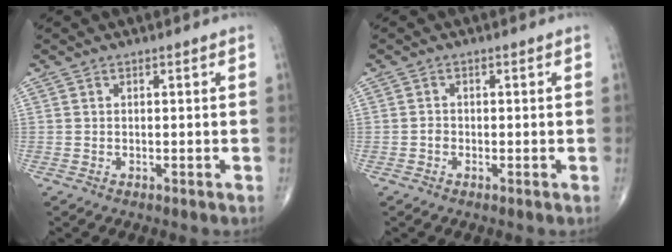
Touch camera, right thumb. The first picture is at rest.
{"total": 1.0, "force": [-0.4, 0.8, 0.5], "torque": [-0.006, 0.002, -0.012]}